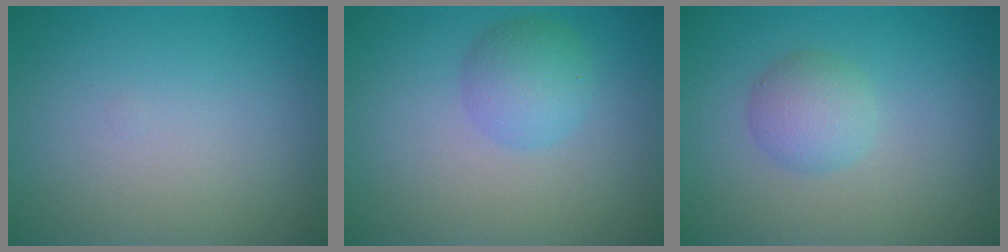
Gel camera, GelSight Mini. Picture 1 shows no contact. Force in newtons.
{"total": 3.0, "press": 2.9, "slide": 0.2}
{"total": 2.6, "press": 2.6, "slide": 0.1}